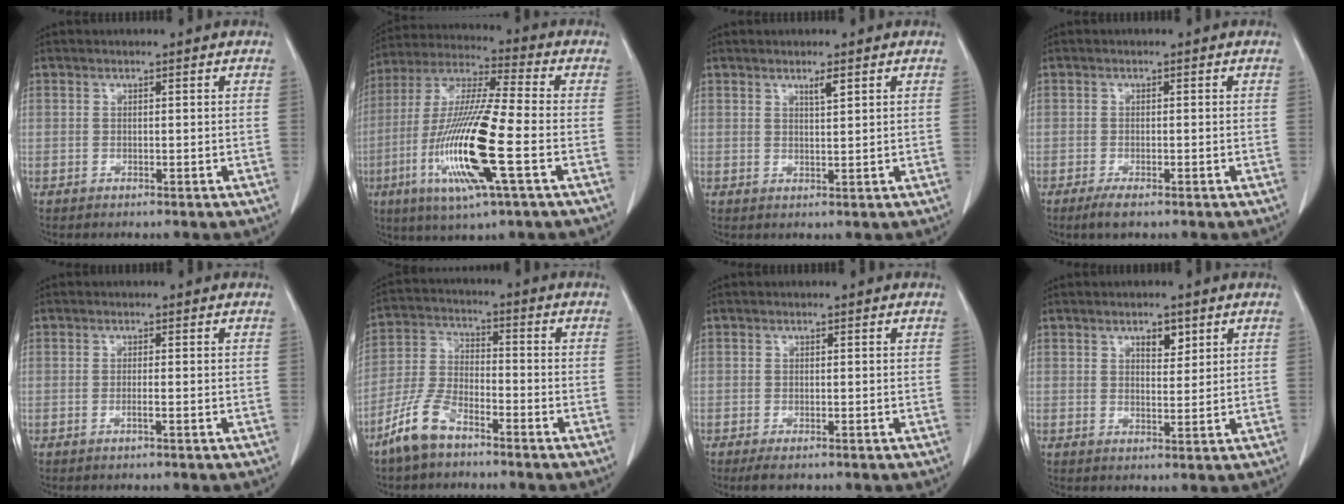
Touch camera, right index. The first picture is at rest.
{"total": 17.8, "force": [-5.1, 1.0, 17.1], "torque": [-0.354, -0.019, -0.097]}
{"total": 1.6, "force": [1.1, 0.1, 1.2], "torque": [-0.024, -0.003, 0.019]}
{"total": 2.2, "force": [-1.5, 0.4, 1.5], "torque": [-0.034, -0.005, -0.027]}
{"total": 1.0, "force": [-0.5, -0.2, 0.9], "torque": [-0.016, 0.000, -0.008]}
{"total": 8.4, "force": [-6.1, 3.2, 4.8], "torque": [-0.120, -0.005, -0.127]}
{"total": 2.0, "force": [-1.5, 0.5, 1.2], "torque": [-0.024, -0.006, -0.021]}
{"total": 3.0, "force": [1.7, 1.3, 2.1], "torque": [-0.031, -0.003, 0.028]}